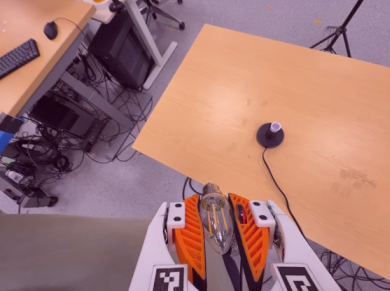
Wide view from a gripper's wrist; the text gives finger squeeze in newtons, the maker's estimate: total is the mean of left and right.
{"total": 22.4, "left": 24.8, "right": 20.0}